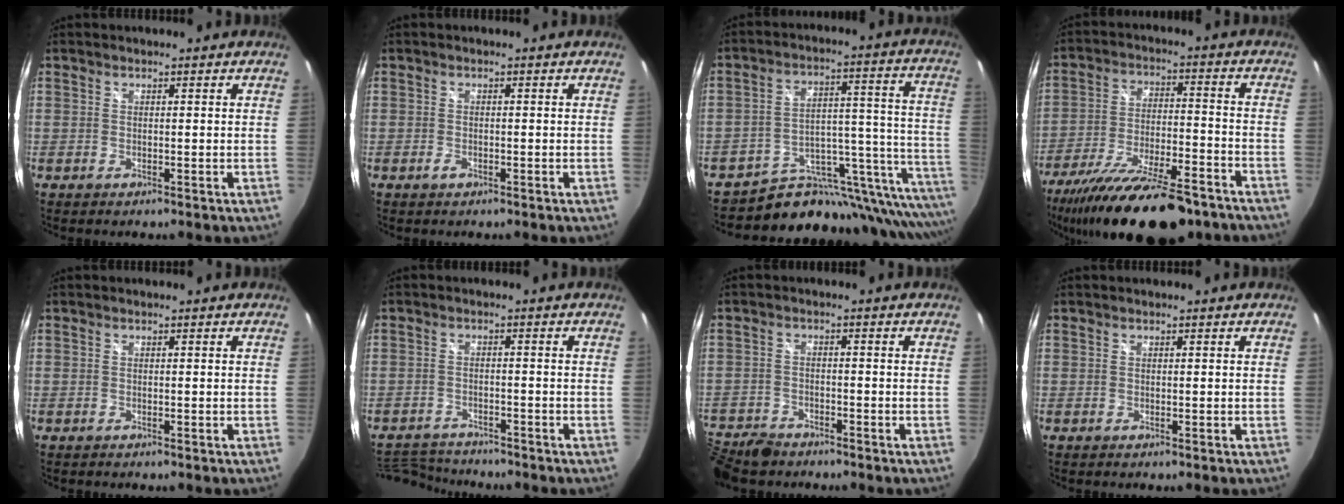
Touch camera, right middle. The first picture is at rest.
{"total": 1.1, "force": [-0.7, 0.6, 0.6], "torque": [-0.013, 0.000, -0.014]}
{"total": 22.4, "force": [-16.3, 10.4, 11.2], "torque": [-0.131, 0.025, -0.228]}
{"total": 23.8, "force": [-18.5, 6.5, 13.5], "torque": [-0.249, -0.052, -0.282]}
{"total": 0.6, "force": [-0.6, 0.2, 0.2], "torque": [-0.005, -0.002, -0.011]}
{"total": 8.3, "force": [-7.9, 2.0, 1.7], "torque": [-0.059, 0.001, -0.133]}
{"total": 10.4, "force": [-8.5, 4.8, 3.5], "torque": [-0.112, -0.009, -0.156]}
{"total": 0.0}